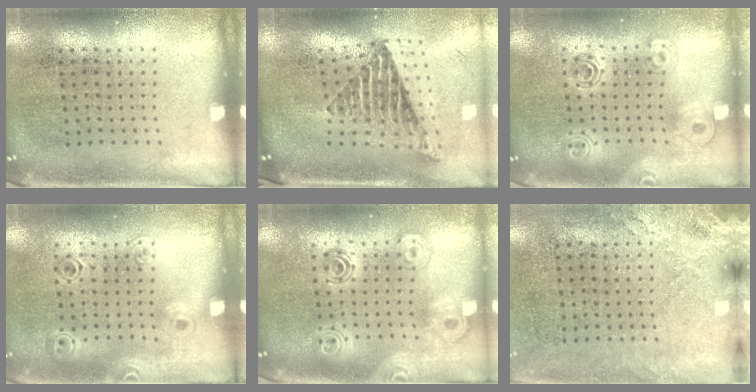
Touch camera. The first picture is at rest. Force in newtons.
{"total": 2.6, "press": 1.6, "slide": 2.0}
{"total": 1.6, "press": 1.4, "slide": 0.7}
{"total": 1.1, "press": 1.0, "slide": 0.3}
{"total": 2.0, "press": 1.7, "slide": 1.2}
{"total": 2.5, "press": 2.0, "slide": 1.5}